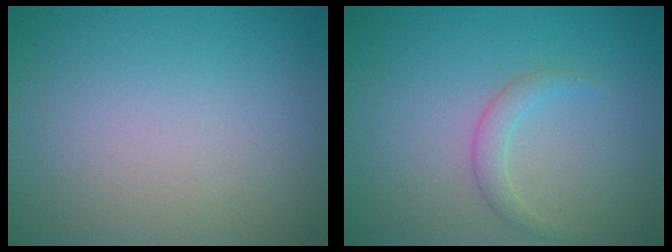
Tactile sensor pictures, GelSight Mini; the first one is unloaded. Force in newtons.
{"total": 1.6, "press": 1.6, "slide": 0.0}